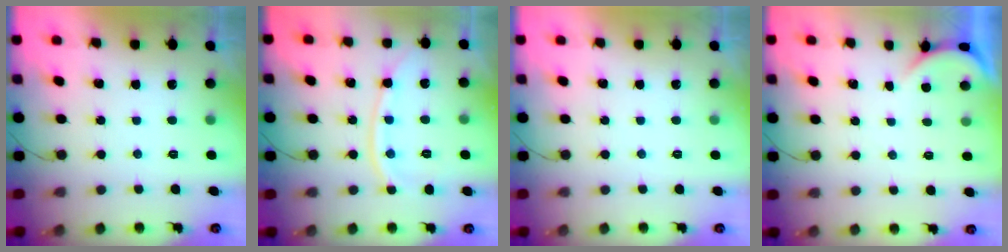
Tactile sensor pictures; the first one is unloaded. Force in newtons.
{"total": 10.7, "press": 10.7, "slide": 0.6}
{"total": 0.0}
{"total": 0.8, "press": 0.7, "slide": 0.2}